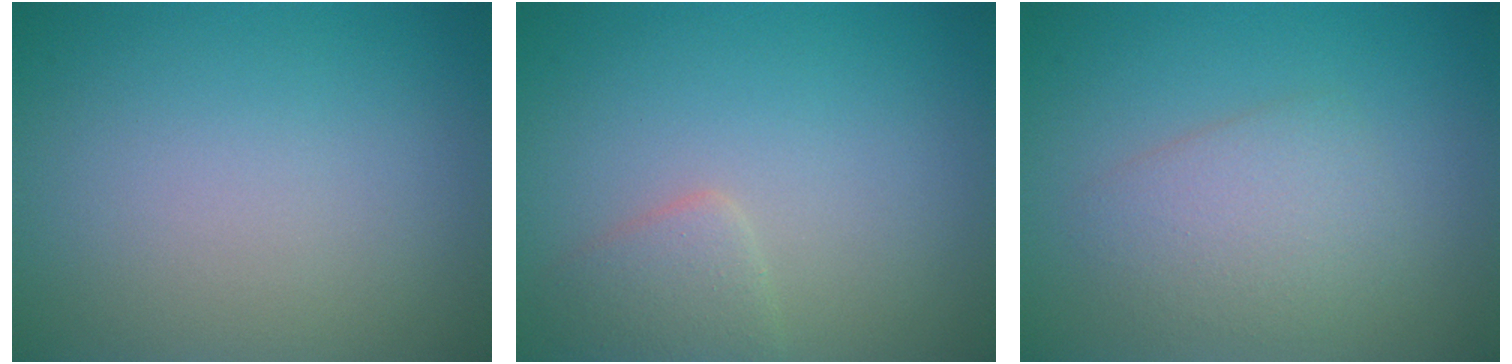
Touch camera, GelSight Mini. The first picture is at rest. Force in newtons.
{"total": 1.9, "press": 1.9, "slide": 0.0}
{"total": 3.0, "press": 3.0, "slide": 0.1}